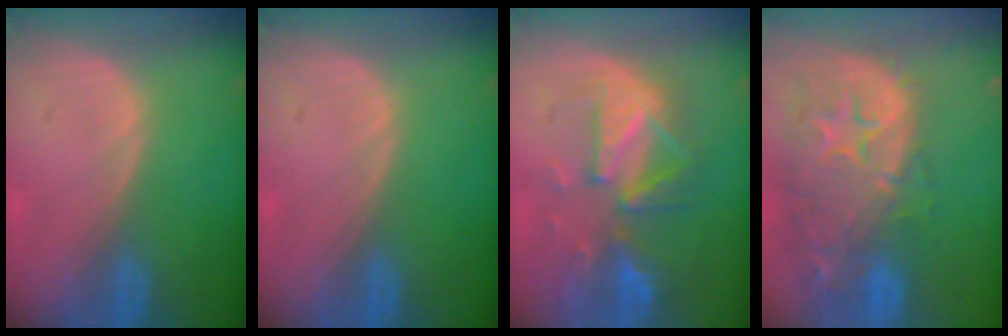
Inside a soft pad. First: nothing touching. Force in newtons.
{"total": 0.0}
{"total": 10.0, "press": 8.9, "slide": 4.5}
{"total": 14.4, "press": 11.6, "slide": 8.6}